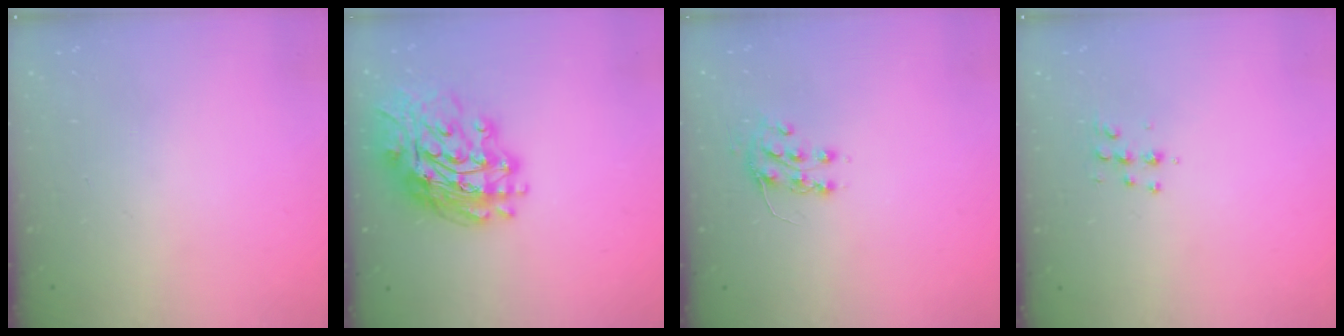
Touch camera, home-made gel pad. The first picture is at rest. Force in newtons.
{"total": 17.2, "press": 17.1, "slide": 1.9}
{"total": 7.3, "press": 7.3, "slide": 0.4}
{"total": 5.4, "press": 5.3, "slide": 0.7}